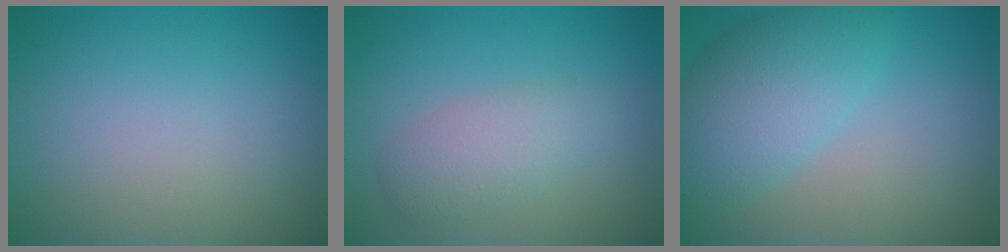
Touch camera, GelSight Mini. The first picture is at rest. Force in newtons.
{"total": 3.0, "press": 3.0, "slide": 0.1}
{"total": 5.8, "press": 5.8, "slide": 0.2}